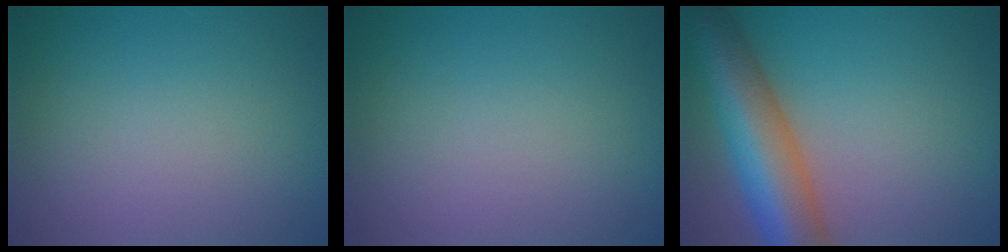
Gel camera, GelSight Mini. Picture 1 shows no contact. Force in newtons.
{"total": 0.0}
{"total": 10.1, "press": 10.1, "slide": 0.3}